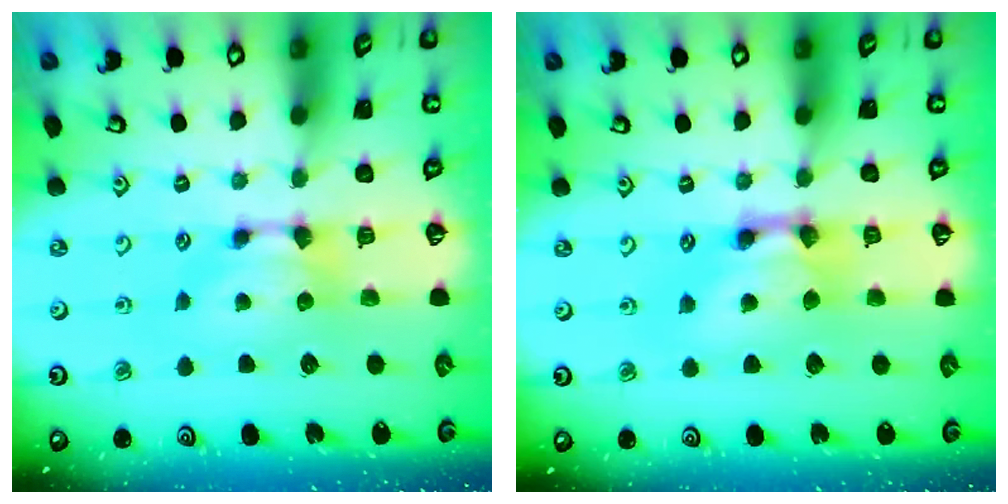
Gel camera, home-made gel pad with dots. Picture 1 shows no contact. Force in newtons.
{"total": 3.4, "press": 3.4, "slide": 0.2}